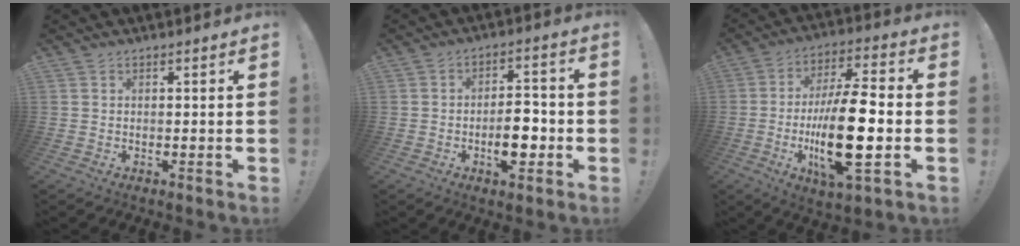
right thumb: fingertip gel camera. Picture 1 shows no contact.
{"total": 9.5, "force": [-3.2, 4.5, 7.7], "torque": [-0.126, 0.010, -0.056]}
{"total": 21.2, "force": [-3.8, 6.0, 20.0], "torque": [-0.375, -0.001, -0.066]}